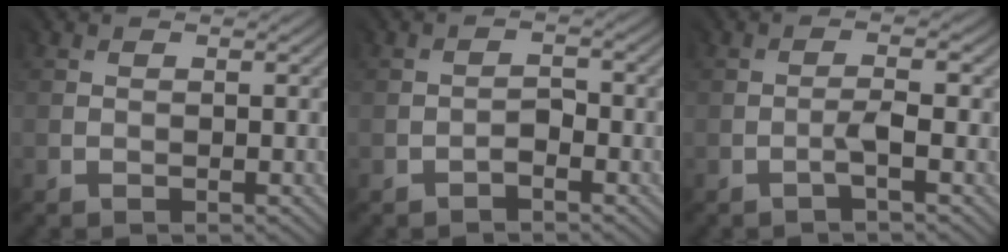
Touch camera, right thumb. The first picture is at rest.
{"total": 1.2, "force": [-1.0, -0.2, -0.6], "torque": [0.014, 0.004, -0.019]}
{"total": 1.4, "force": [-0.9, -0.5, 0.9], "torque": [-0.018, 0.007, -0.020]}